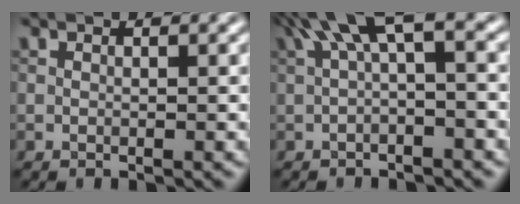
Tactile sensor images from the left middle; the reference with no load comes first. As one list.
[{"total": 5.1, "force": [1.7, 1.2, 4.7], "torque": [-0.077, 0.019, 0.021]}]